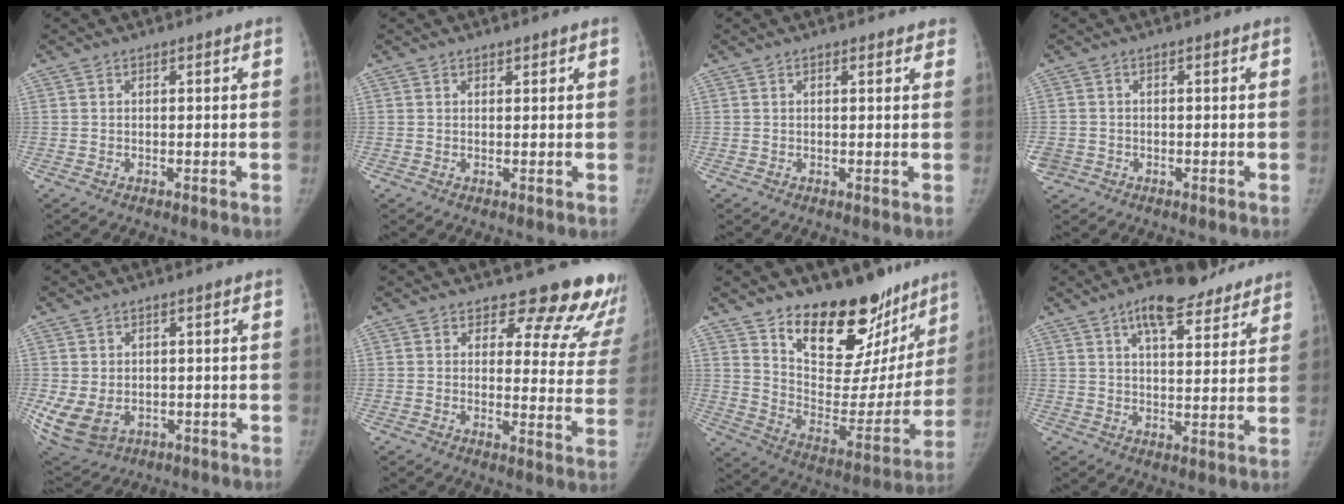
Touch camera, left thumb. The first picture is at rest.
{"total": 0.9, "force": [0.7, 0.5, 0.1], "torque": [0.008, -0.005, 0.009]}
{"total": 1.7, "force": [1.2, 0.7, 1.0], "torque": [-0.002, 0.001, 0.012]}
{"total": 3.0, "force": [-1.0, 2.7, 0.9], "torque": [-0.020, 0.005, -0.015]}
{"total": 10.1, "force": [-2.1, 7.5, 6.5], "torque": [-0.141, -0.006, -0.017]}
{"total": 16.3, "force": [14.6, 5.9, 4.3], "torque": [0.013, -0.115, 0.148]}
{"total": 25.7, "force": [18.5, 12.7, 12.5], "torque": [-0.138, -0.109, 0.284]}
{"total": 13.0, "force": [9.0, 4.9, 7.9], "torque": [-0.083, -0.032, 0.133]}